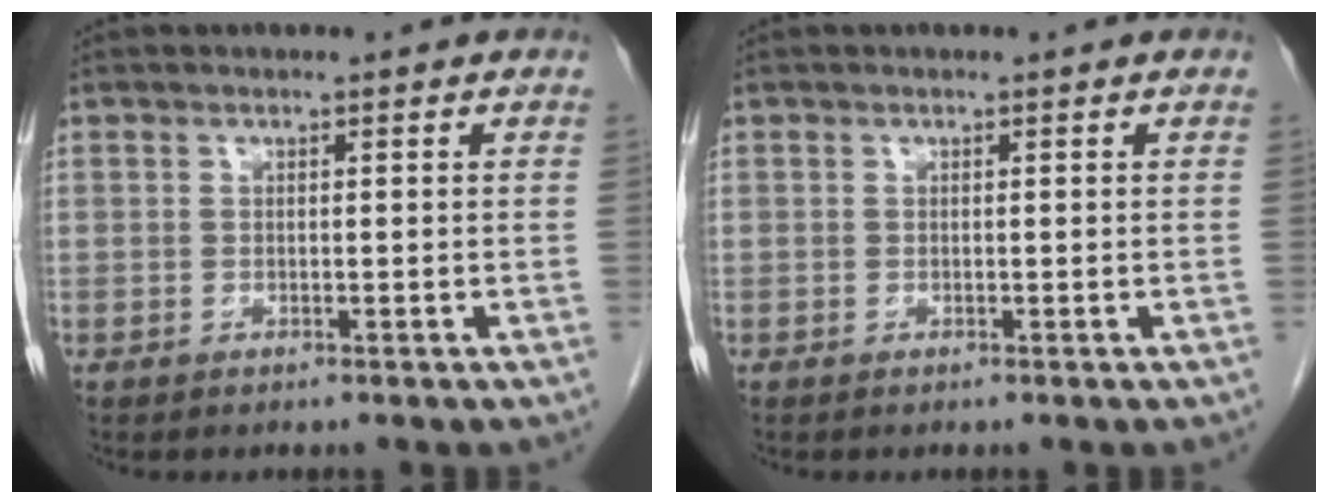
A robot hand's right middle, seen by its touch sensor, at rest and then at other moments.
{"total": 0.0}